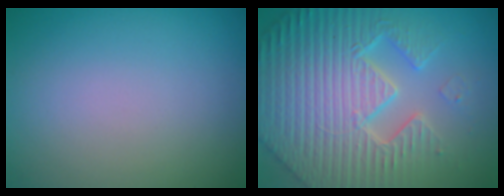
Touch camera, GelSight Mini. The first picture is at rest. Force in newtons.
{"total": 7.7, "press": 7.4, "slide": 2.0}